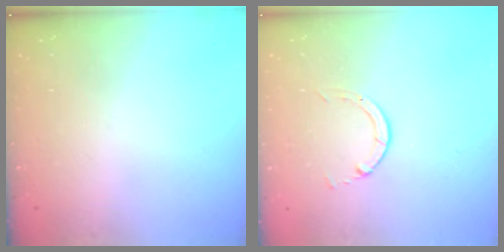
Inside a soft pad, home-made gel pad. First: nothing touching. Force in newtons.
{"total": 1.3, "press": 1.2, "slide": 0.3}